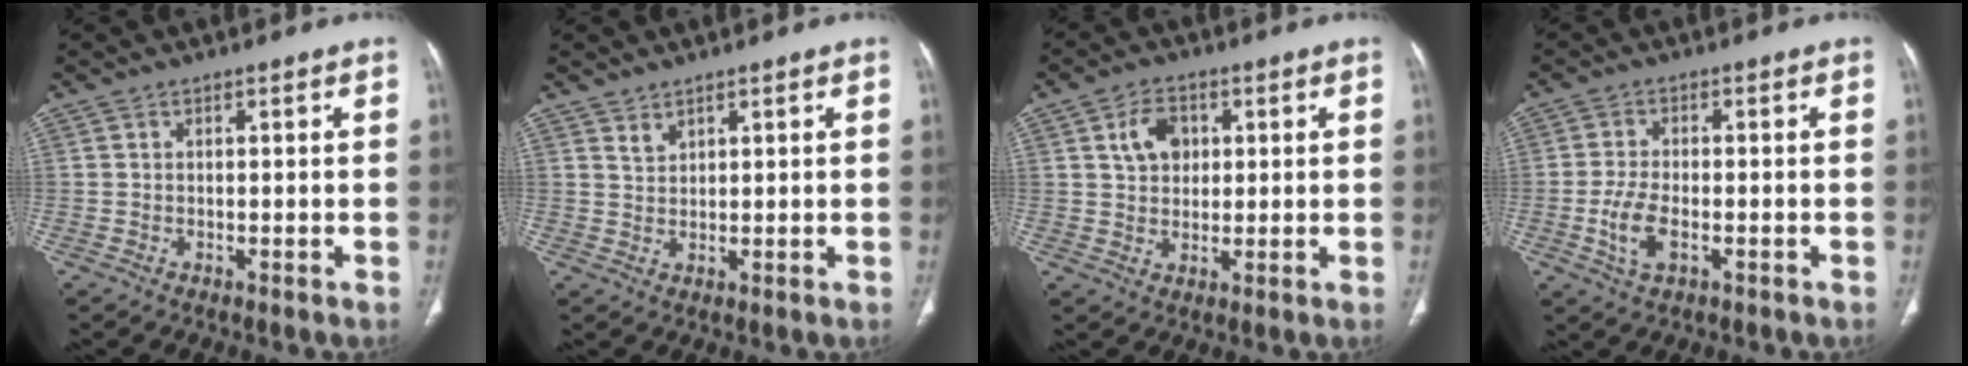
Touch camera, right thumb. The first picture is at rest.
{"total": 1.8, "force": [1.5, 0.7, 0.6], "torque": [-0.003, -0.010, 0.031]}
{"total": 6.4, "force": [2.0, 4.7, 3.8], "torque": [-0.046, -0.003, 0.033]}
{"total": 6.0, "force": [-1.8, 3.0, 4.9], "torque": [-0.107, 0.005, -0.031]}